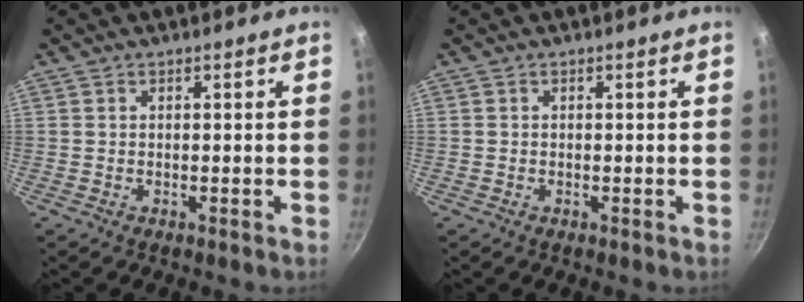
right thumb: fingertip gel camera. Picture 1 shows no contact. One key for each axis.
{"total": 0.0}